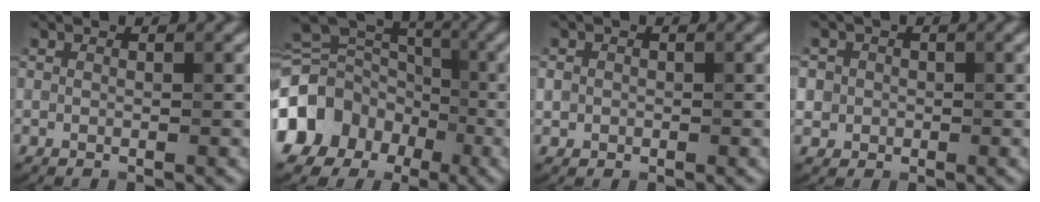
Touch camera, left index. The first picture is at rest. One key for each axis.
{"total": 13.3, "fx": -5.4, "fy": 11.0, "fz": 5.1, "tx": -0.115, "ty": -0.022, "tz": -0.108}
{"total": 1.3, "fx": -0.1, "fy": 1.2, "fz": 0.3, "tx": 0.003, "ty": -0.004, "tz": -0.003}
{"total": 3.1, "fx": 0.3, "fy": 3.0, "fz": 0.7, "tx": 0.006, "ty": 0.016, "tz": -0.005}